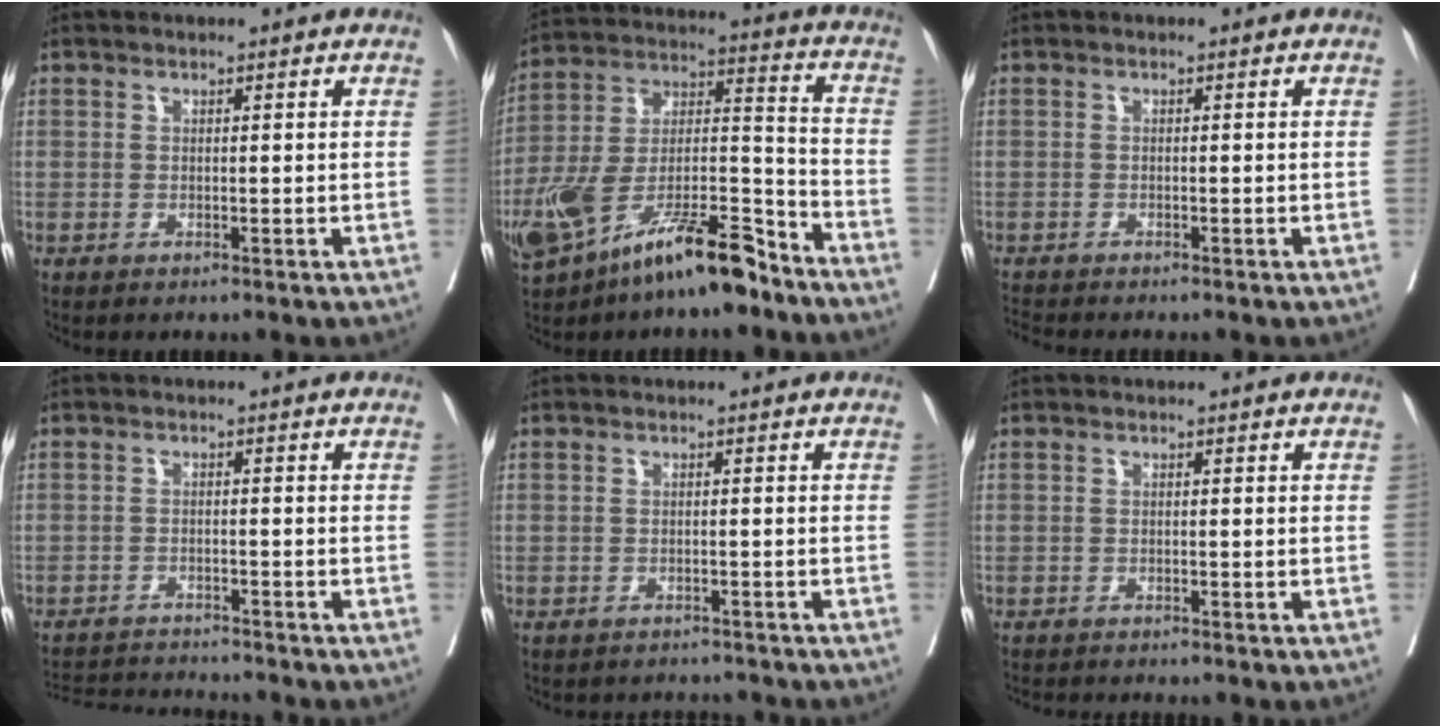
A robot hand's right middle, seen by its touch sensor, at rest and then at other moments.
{"total": 18.6, "force": [-12.6, 4.7, 13.0], "torque": [-0.265, -0.001, -0.226]}
{"total": 1.6, "force": [-1.6, -0.3, 0.0], "torque": [-0.003, -0.009, -0.032]}
{"total": 7.8, "force": [-7.7, -0.1, 1.2], "torque": [-0.017, -0.004, -0.124]}
{"total": 4.4, "force": [-4.2, 1.3, -0.3], "torque": [0.010, -0.002, -0.054]}
{"total": 2.7, "force": [-2.6, 0.2, 0.6], "torque": [-0.006, -0.007, -0.041]}